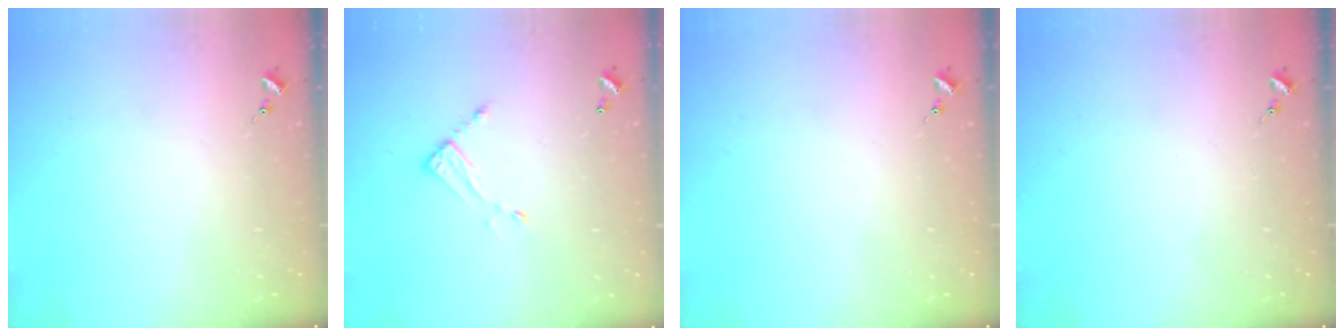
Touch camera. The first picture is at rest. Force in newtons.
{"total": 7.2, "press": 7.2, "slide": 0.3}
{"total": 0.0}
{"total": 0.0}